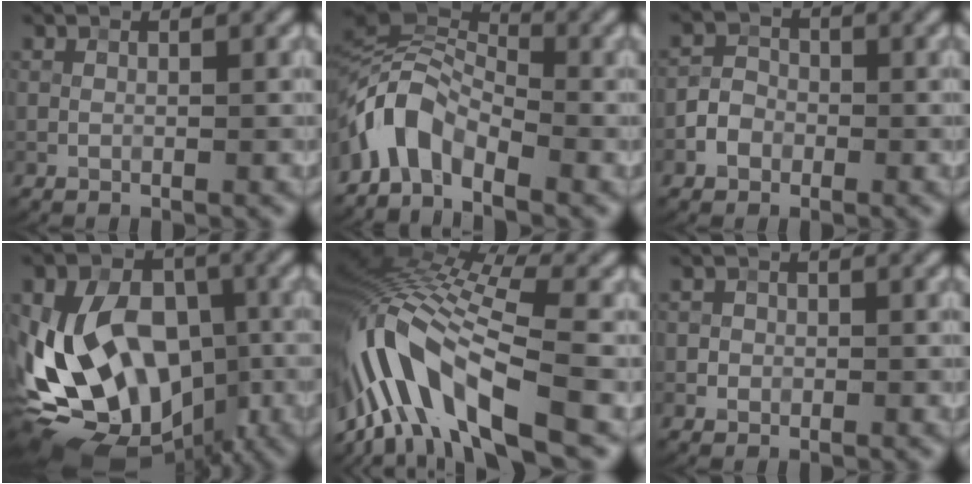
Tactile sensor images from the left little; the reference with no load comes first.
{"total": 5.7, "force": [-3.9, 2.8, 3.0], "torque": [-0.056, 0.006, -0.093]}
{"total": 1.9, "force": [-1.3, 1.4, 0.0], "torque": [0.004, 0.004, -0.029]}
{"total": 16.9, "force": [-4.0, 12.0, 11.2], "torque": [-0.214, -0.005, -0.065]}
{"total": 13.0, "force": [-5.2, 3.8, 11.2], "torque": [-0.242, 0.018, -0.094]}
{"total": 1.3, "force": [-0.2, 1.3, 0.0], "torque": [0.007, 0.002, -0.008]}